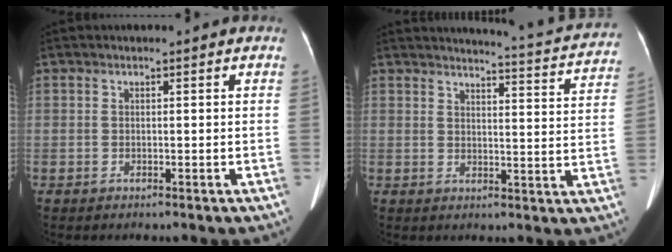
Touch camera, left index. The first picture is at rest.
{"total": 14.8, "force": [14.4, 0.1, 3.3], "torque": [-0.040, -0.068, 0.145]}